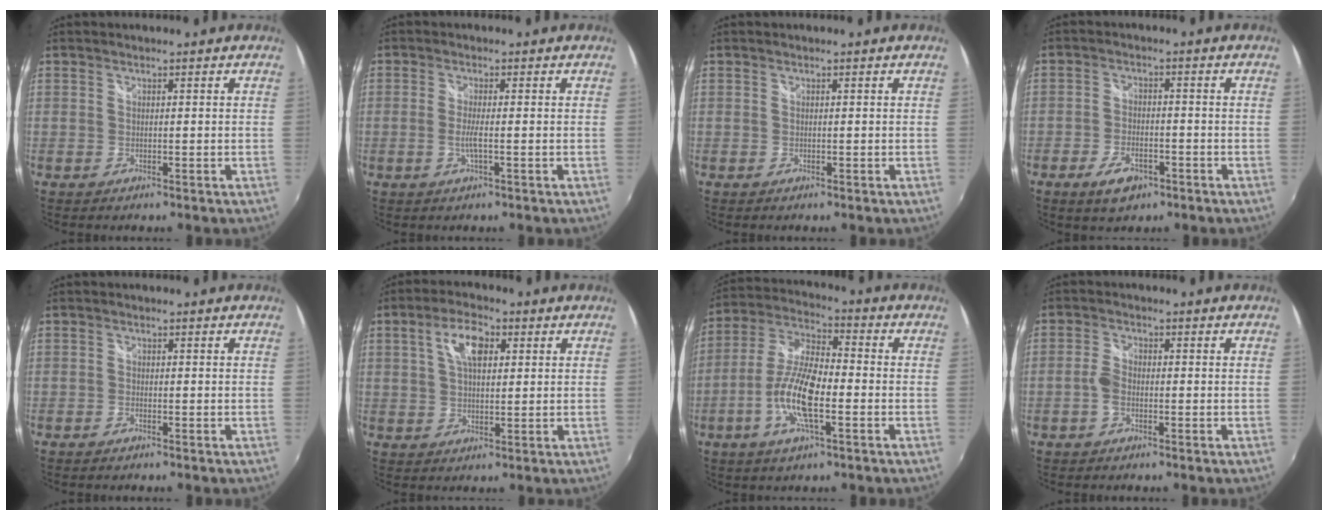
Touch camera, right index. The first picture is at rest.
{"total": 2.5, "force": [-0.7, -0.1, 2.4], "torque": [-0.048, -0.003, -0.013]}
{"total": 0.0}
{"total": 6.0, "force": [-3.6, 3.1, 3.8], "torque": [-0.087, -0.003, -0.059]}
{"total": 0.7, "force": [-0.6, 0.3, 0.2], "torque": [-0.007, -0.002, -0.015]}
{"total": 6.9, "force": [2.3, 3.4, 5.6], "torque": [-0.101, 0.016, 0.040]}
{"total": 12.1, "force": [-3.8, 3.4, 11.0], "torque": [-0.230, 0.001, -0.077]}
{"total": 2.5, "force": [-0.9, 1.3, 1.8], "torque": [-0.044, 0.008, -0.018]}